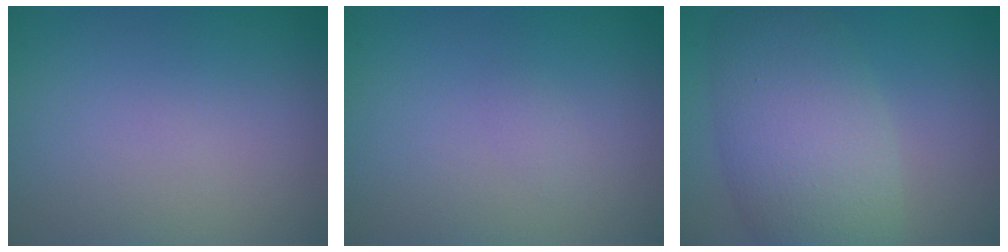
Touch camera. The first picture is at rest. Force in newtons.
{"total": 0.6, "press": 0.6, "slide": 0.0}
{"total": 8.4, "press": 8.4, "slide": 0.5}